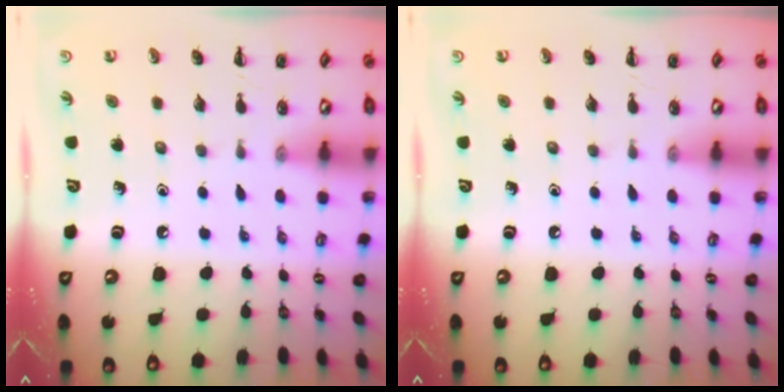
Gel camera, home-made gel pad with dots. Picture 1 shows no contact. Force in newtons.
{"total": 0.0}